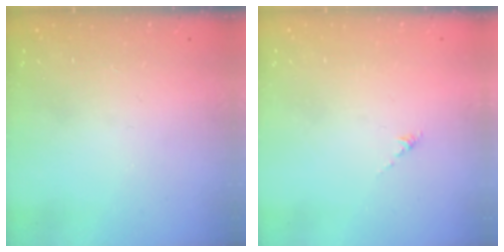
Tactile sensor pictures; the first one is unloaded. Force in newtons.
{"total": 0.0}